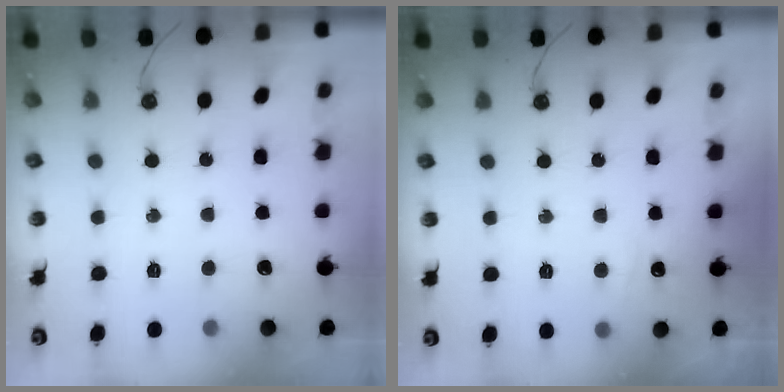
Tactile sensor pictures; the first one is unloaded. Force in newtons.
{"total": 3.2, "press": 3.2, "slide": 0.5}